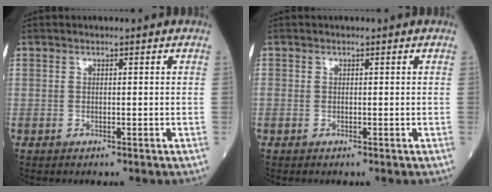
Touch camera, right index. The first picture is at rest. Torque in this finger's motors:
{"motor_torque": [0.19, -0.09, 0.10, 0.02]}